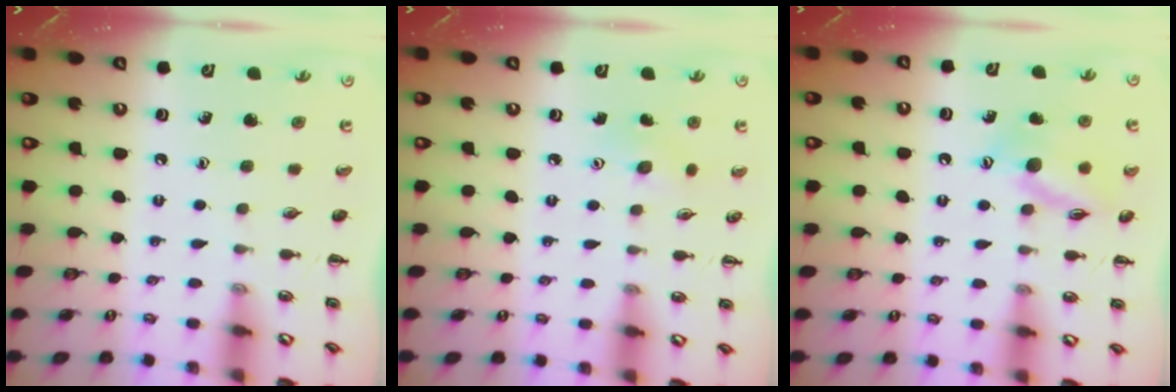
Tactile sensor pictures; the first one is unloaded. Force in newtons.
{"total": 3.6, "press": 3.5, "slide": 0.9}
{"total": 12.4, "press": 12.4, "slide": 1.1}